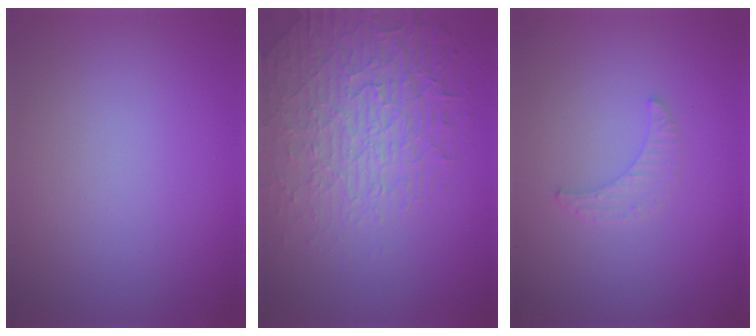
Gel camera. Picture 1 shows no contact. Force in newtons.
{"total": 4.9, "press": 4.4, "slide": 2.1}
{"total": 1.3, "press": 1.3, "slide": 0.4}